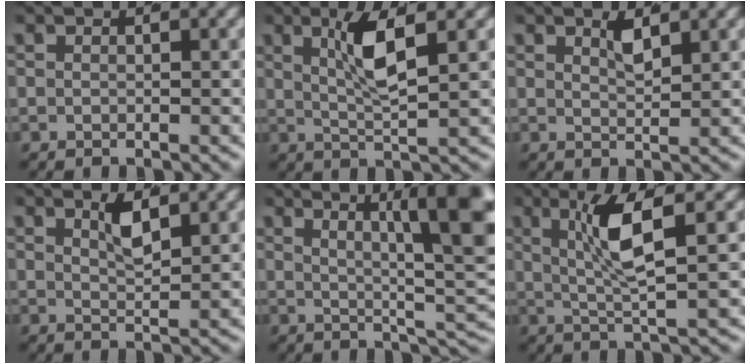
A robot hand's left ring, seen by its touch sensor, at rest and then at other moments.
{"total": 3.8, "force": [1.3, 0.1, 3.6], "torque": [-0.071, -0.003, 0.027]}
{"total": 1.5, "force": [1.0, 0.1, 1.0], "torque": [-0.023, -0.010, 0.024]}
{"total": 1.9, "force": [1.2, 0.3, 1.5], "torque": [-0.032, -0.008, 0.025]}
{"total": 12.7, "force": [4.4, 4.5, 11.0], "torque": [-0.102, 0.022, 0.056]}
{"total": 4.6, "force": [1.2, 0.1, 4.4], "torque": [-0.085, -0.003, 0.027]}